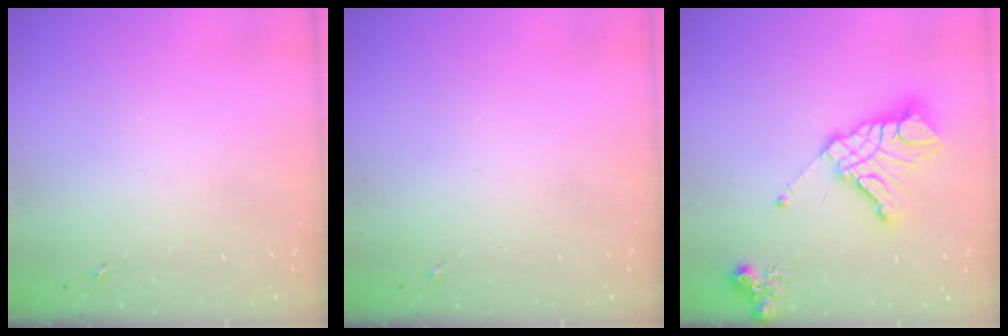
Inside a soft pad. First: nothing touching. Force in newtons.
{"total": 0.0}
{"total": 17.2, "press": 17.0, "slide": 2.4}